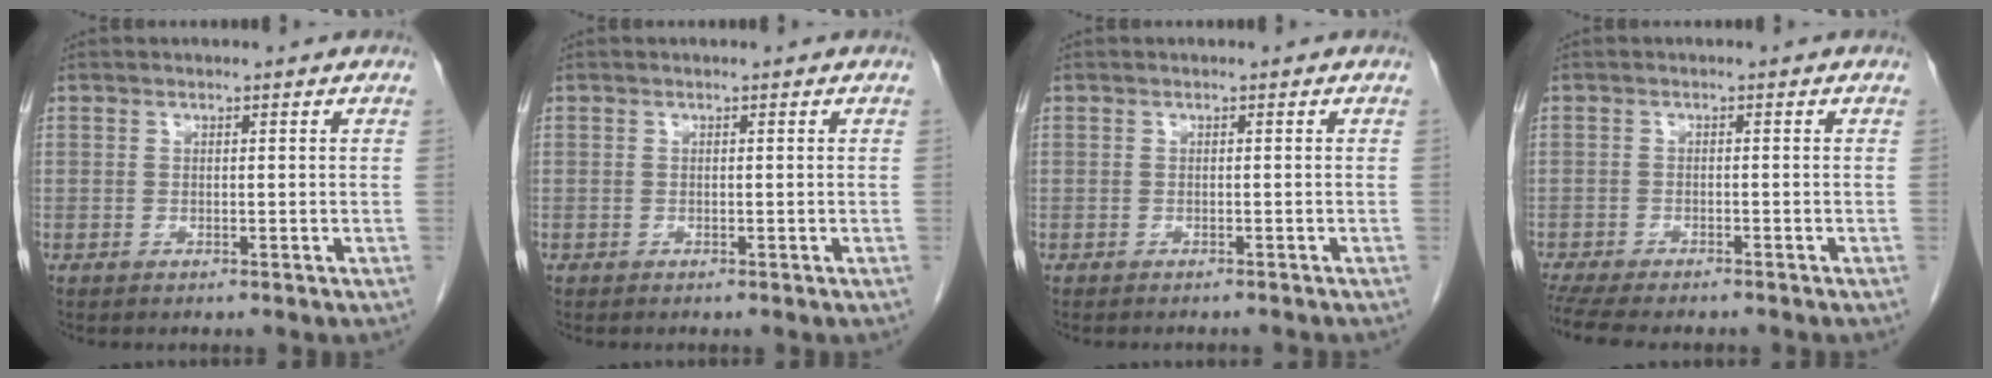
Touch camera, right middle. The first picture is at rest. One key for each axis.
{"total": 0.0}
{"total": 3.5, "fx": -3.3, "fy": 0.5, "fz": 1.0, "tx": -0.016, "ty": -0.007, "tz": -0.038}
{"total": 10.8, "fx": -9.2, "fy": 2.6, "fz": 5.0, "tx": -0.091, "ty": -0.009, "tz": -0.132}